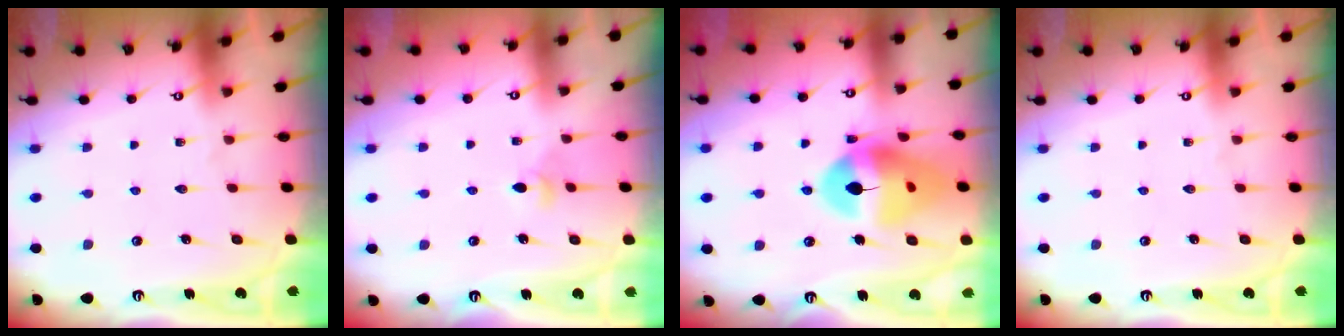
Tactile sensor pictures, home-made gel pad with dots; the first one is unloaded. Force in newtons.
{"total": 3.6, "press": 3.5, "slide": 0.8}
{"total": 17.0, "press": 16.8, "slide": 2.1}
{"total": 0.0}